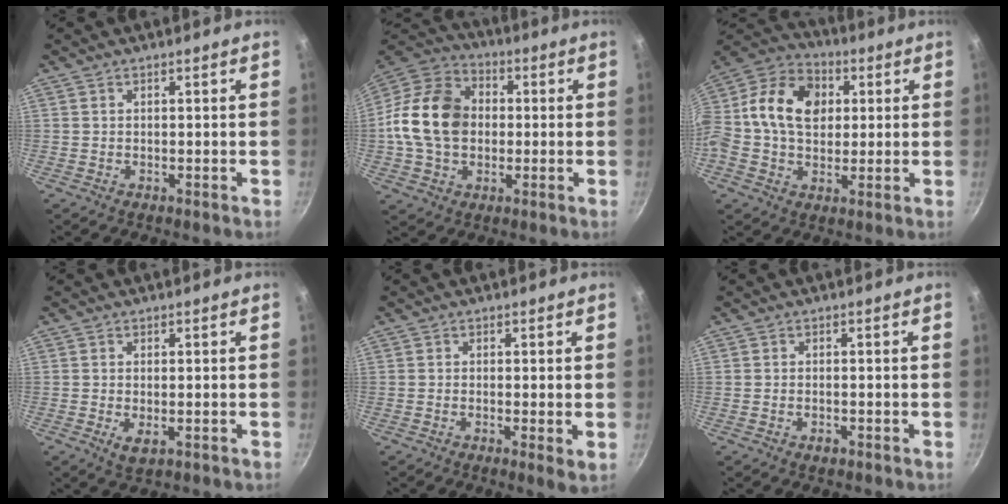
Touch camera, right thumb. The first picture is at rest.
{"total": 17.1, "force": [-0.1, 13.0, 11.1], "torque": [-0.179, 0.028, -0.016]}
{"total": 17.1, "force": [2.6, 12.7, 11.1], "torque": [-0.171, 0.024, 0.022]}
{"total": 2.9, "force": [-0.7, 1.4, 2.5], "torque": [-0.047, -0.011, -0.008]}
{"total": 2.5, "force": [-0.3, 0.4, 2.4], "torque": [-0.040, -0.010, -0.007]}
{"total": 1.4, "force": [-0.8, 0.7, 0.9], "torque": [-0.020, 0.003, -0.015]}